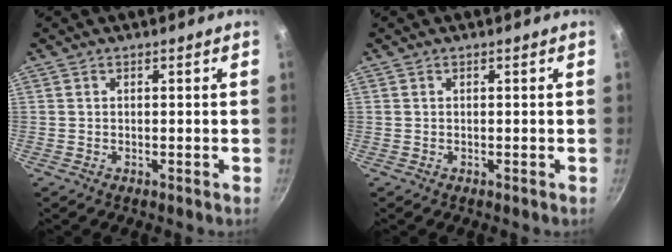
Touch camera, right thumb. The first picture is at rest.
{"total": 0.0}